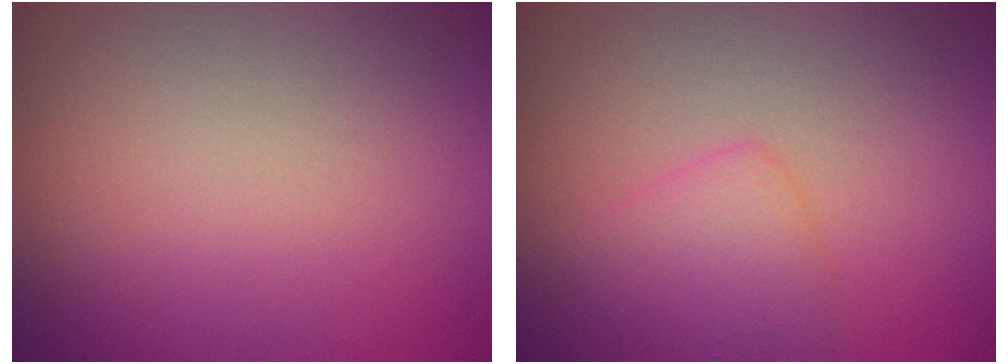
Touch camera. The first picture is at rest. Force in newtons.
{"total": 2.2, "press": 2.2, "slide": 0.1}